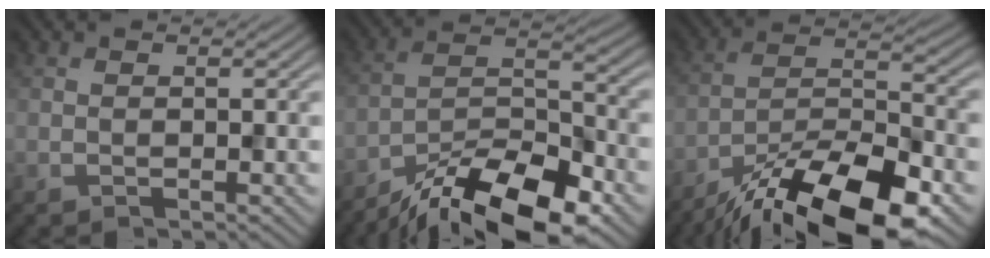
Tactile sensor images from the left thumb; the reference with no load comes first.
{"total": 14.7, "force": [-11.5, 4.3, 8.2], "torque": [-0.151, -0.014, -0.199]}
{"total": 16.0, "force": [-11.6, 4.6, 10.1], "torque": [-0.187, -0.014, -0.200]}